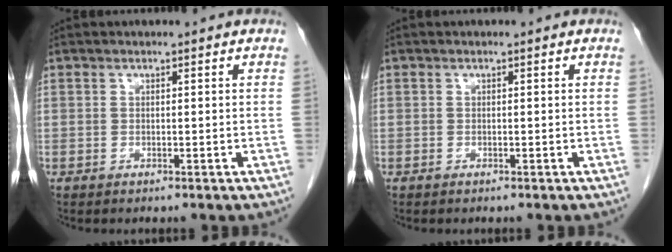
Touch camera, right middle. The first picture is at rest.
{"total": 0.0}